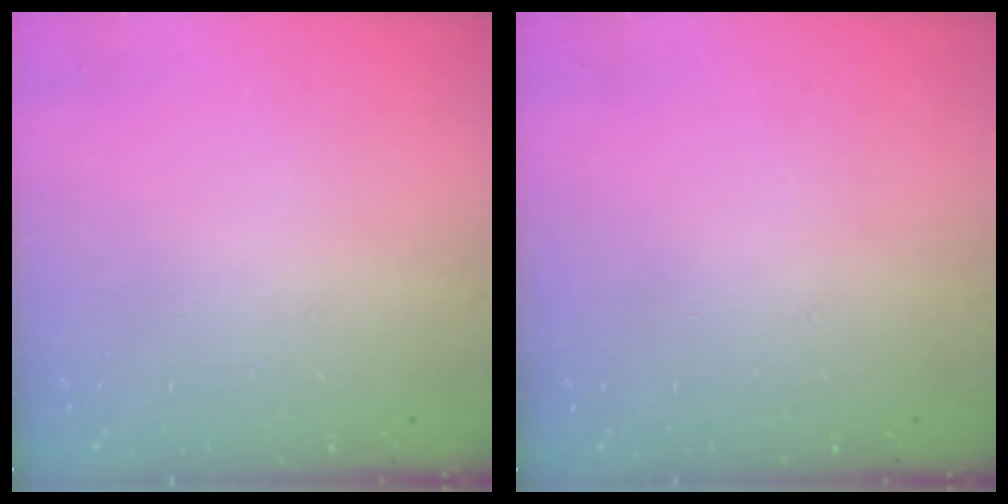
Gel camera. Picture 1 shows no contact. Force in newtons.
{"total": 0.0}